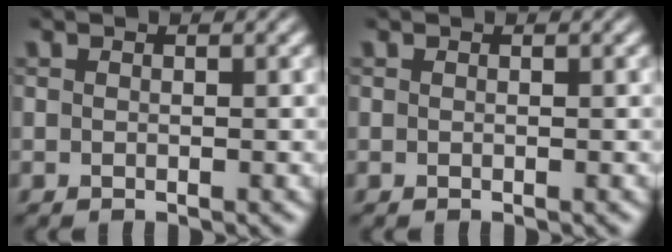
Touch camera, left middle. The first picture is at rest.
{"total": 0.0}